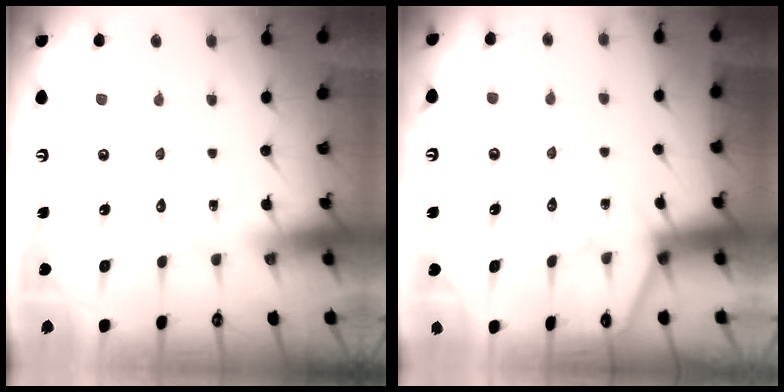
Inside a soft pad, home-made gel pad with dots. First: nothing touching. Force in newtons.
{"total": 2.9, "press": 2.9, "slide": 0.3}